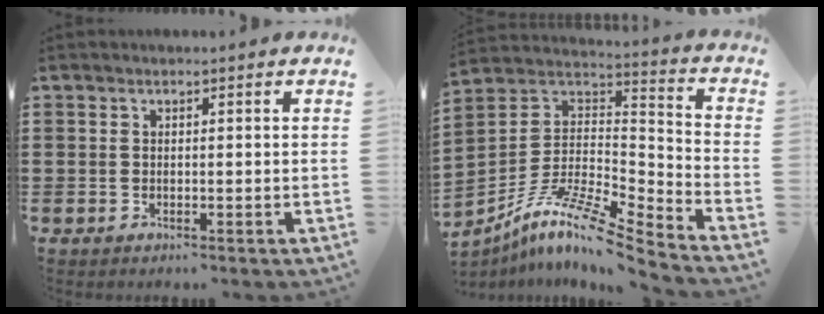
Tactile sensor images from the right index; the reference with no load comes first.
{"total": 10.0, "force": [-7.8, 1.0, 6.2], "torque": [-0.129, -0.004, -0.163]}